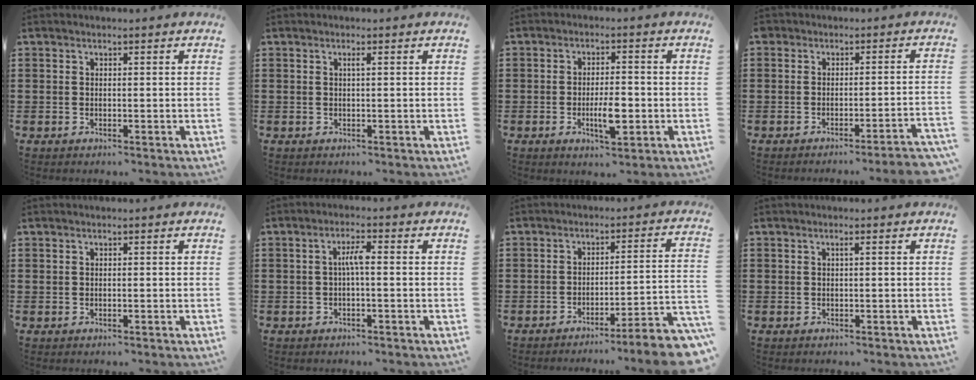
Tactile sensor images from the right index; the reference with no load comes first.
{"total": 0.7, "force": [0.1, -0.1, 0.7], "torque": [-0.012, -0.003, 0.002]}
{"total": 5.5, "force": [-1.4, 1.8, 5.0], "torque": [-0.097, 0.001, -0.027]}
{"total": 2.7, "force": [-2.5, -0.3, 0.9], "torque": [-0.018, -0.002, -0.051]}
{"total": 0.0}
{"total": 2.8, "force": [-0.1, 0.4, 2.8], "torque": [-0.054, 0.004, -0.005]}
{"total": 5.5, "force": [-4.5, -0.5, 3.1], "torque": [-0.050, -0.018, -0.089]}
{"total": 0.7, "force": [0.0, -0.1, 0.6], "torque": [-0.010, -0.003, 0.000]}